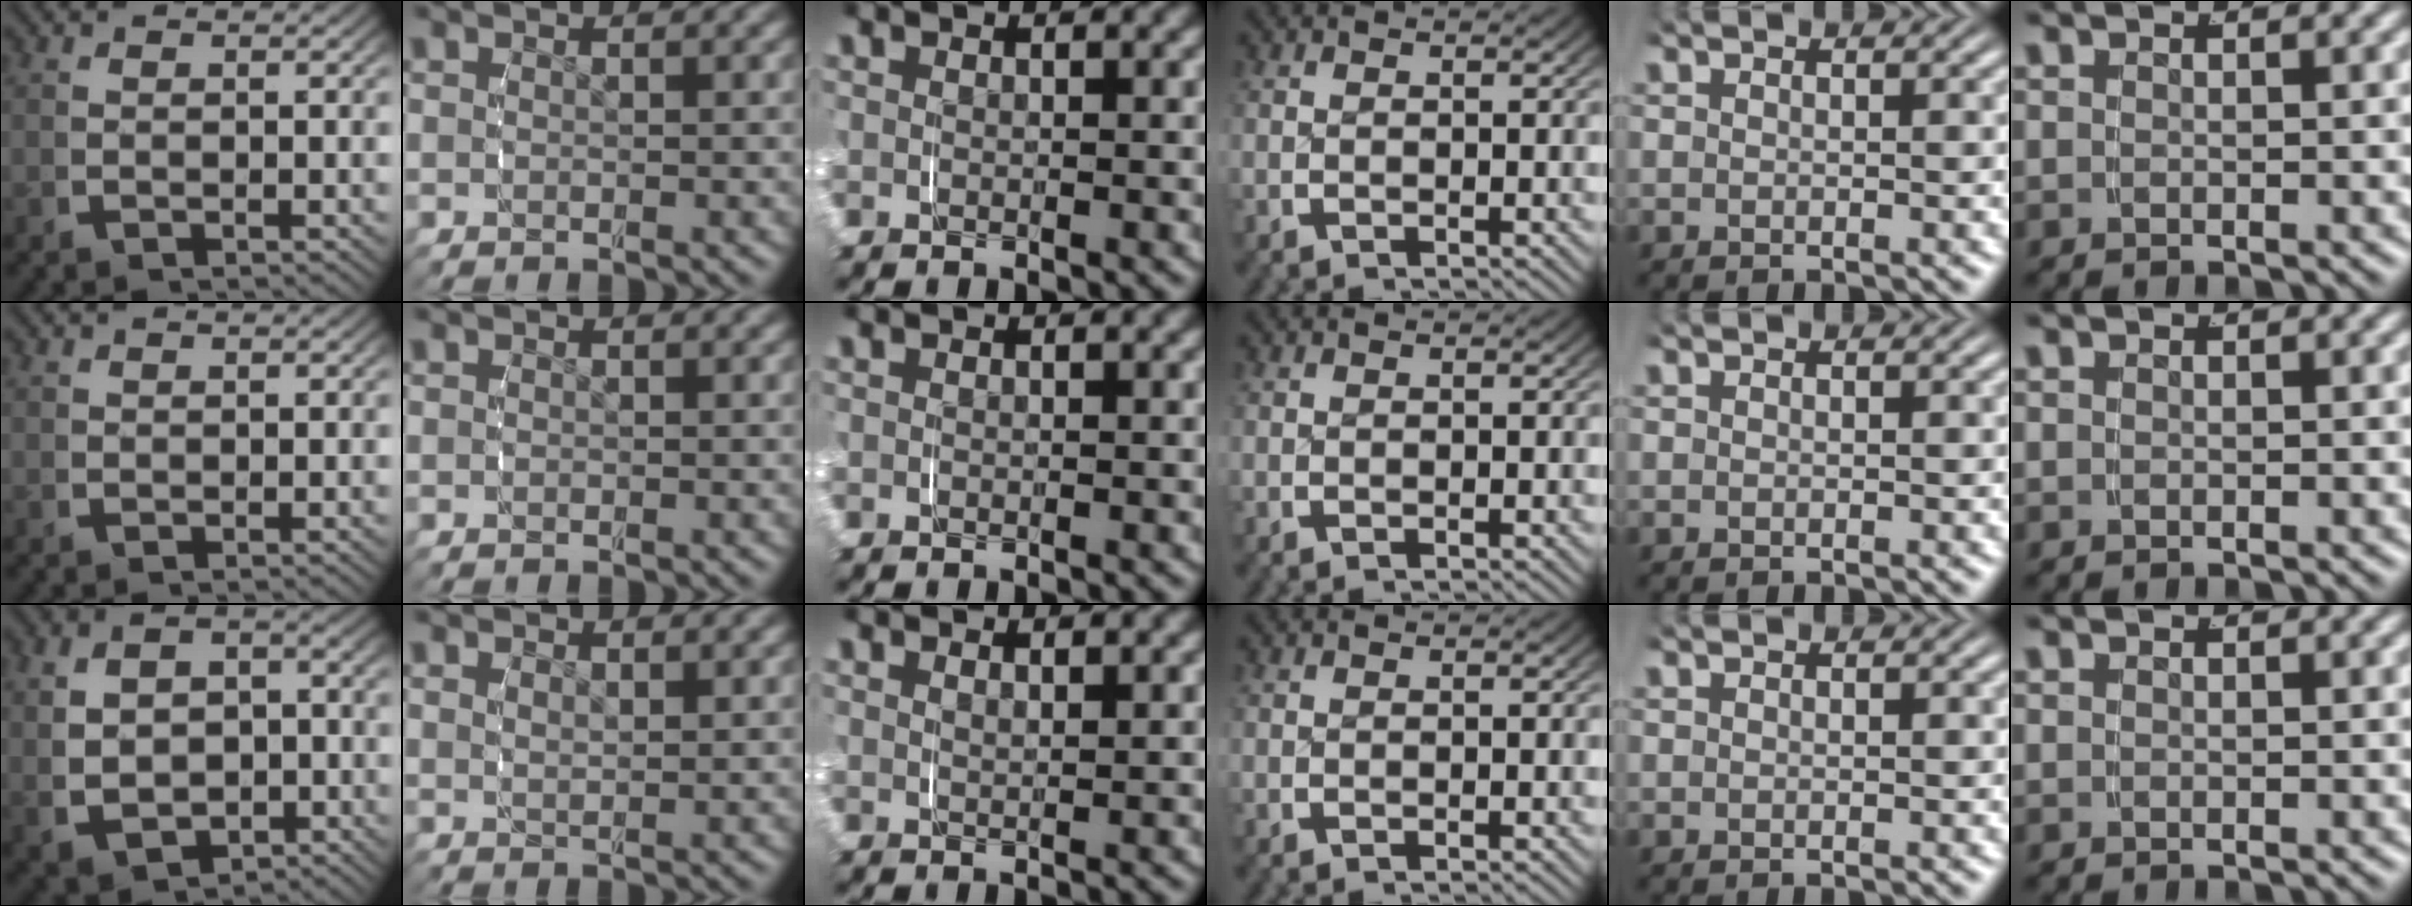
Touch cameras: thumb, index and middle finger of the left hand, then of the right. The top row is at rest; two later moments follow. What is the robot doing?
{"motion": "grasp_and_lifting", "object": "scarf"}